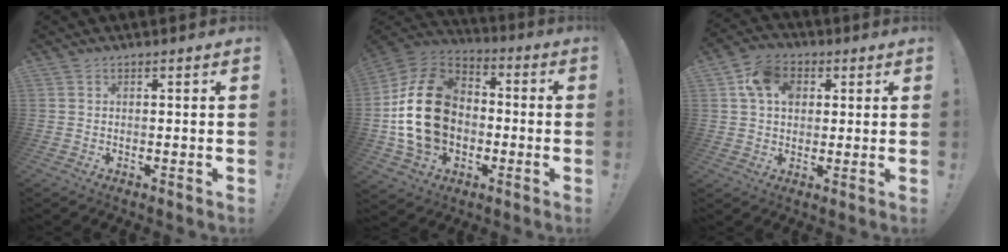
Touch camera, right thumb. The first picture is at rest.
{"total": 22.4, "force": [-1.0, 16.7, 14.8], "torque": [-0.267, 0.029, -0.003]}
{"total": 10.8, "force": [3.7, 8.2, 5.9], "torque": [-0.094, 0.003, 0.074]}